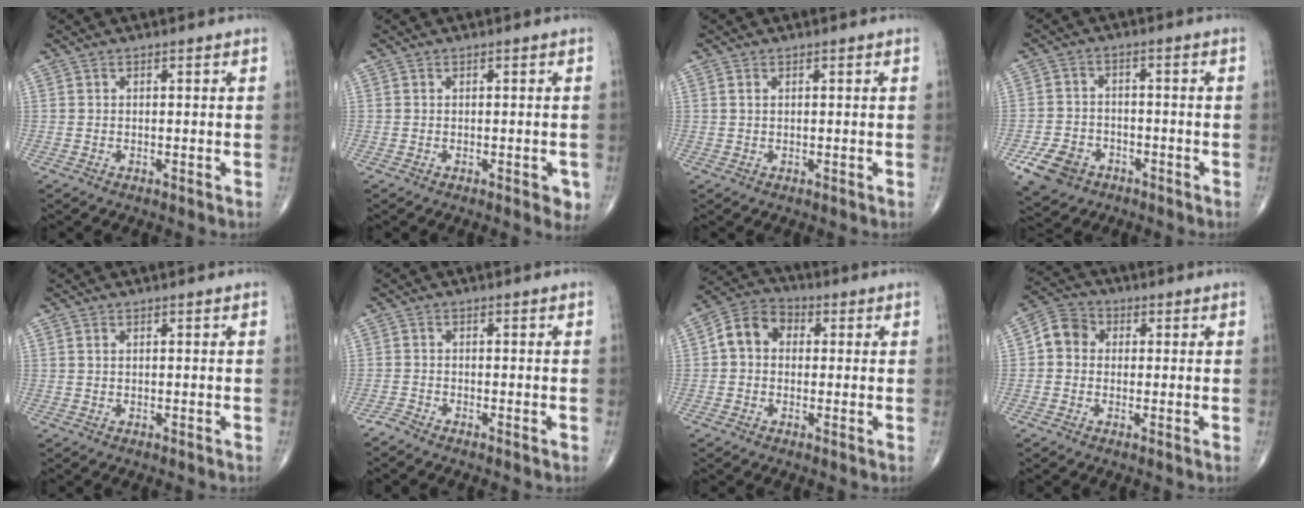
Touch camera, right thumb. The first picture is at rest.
{"total": 2.4, "force": [-0.9, 1.2, 1.9], "torque": [-0.009, 0.001, -0.010]}
{"total": 0.9, "force": [0.4, 0.5, 0.7], "torque": [-0.017, 0.004, 0.010]}
{"total": 7.7, "force": [-4.1, 5.8, 3.1], "torque": [-0.050, 0.020, -0.068]}
{"total": 0.6, "force": [0.3, 0.3, 0.5], "torque": [-0.011, 0.004, 0.008]}
{"total": 1.4, "force": [-1.3, 0.2, 0.5], "torque": [-0.014, -0.005, -0.030]}
{"total": 7.8, "force": [0.8, 6.2, 4.7], "torque": [-0.069, 0.025, 0.000]}
{"total": 5.8, "force": [0.4, 5.0, 2.8], "torque": [-0.037, 0.017, -0.006]}